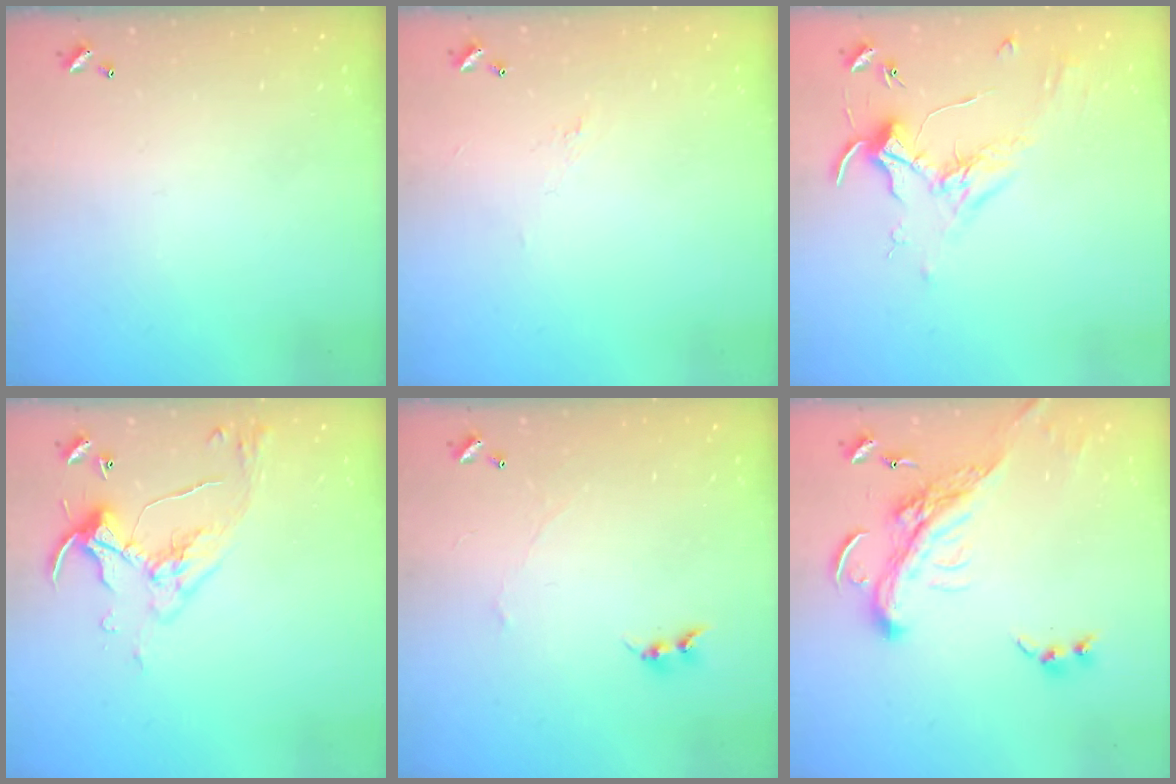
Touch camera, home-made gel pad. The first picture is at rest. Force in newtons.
{"total": 1.6, "press": 1.5, "slide": 0.5}
{"total": 1.8, "press": 1.8, "slide": 0.4}
{"total": 6.2, "press": 6.2, "slide": 0.7}
{"total": 1.5, "press": 1.4, "slide": 0.5}
{"total": 6.7, "press": 6.5, "slide": 1.6}